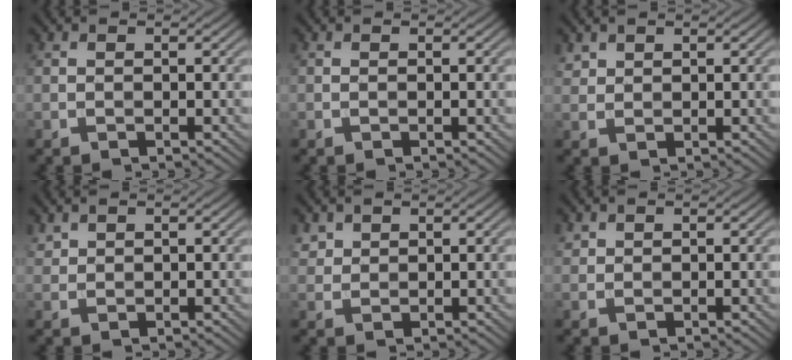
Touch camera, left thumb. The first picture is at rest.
{"total": 0.0}
{"total": 1.5, "force": [1.2, 0.8, 0.3], "torque": [-0.011, 0.001, 0.030]}
{"total": 1.4, "force": [1.3, 0.5, 0.4], "torque": [-0.014, 0.004, 0.033]}
{"total": 2.0, "force": [1.5, 1.2, 0.5], "torque": [-0.017, 0.001, 0.036]}
{"total": 1.1, "force": [0.9, 0.6, 0.2], "torque": [-0.009, 0.001, 0.023]}